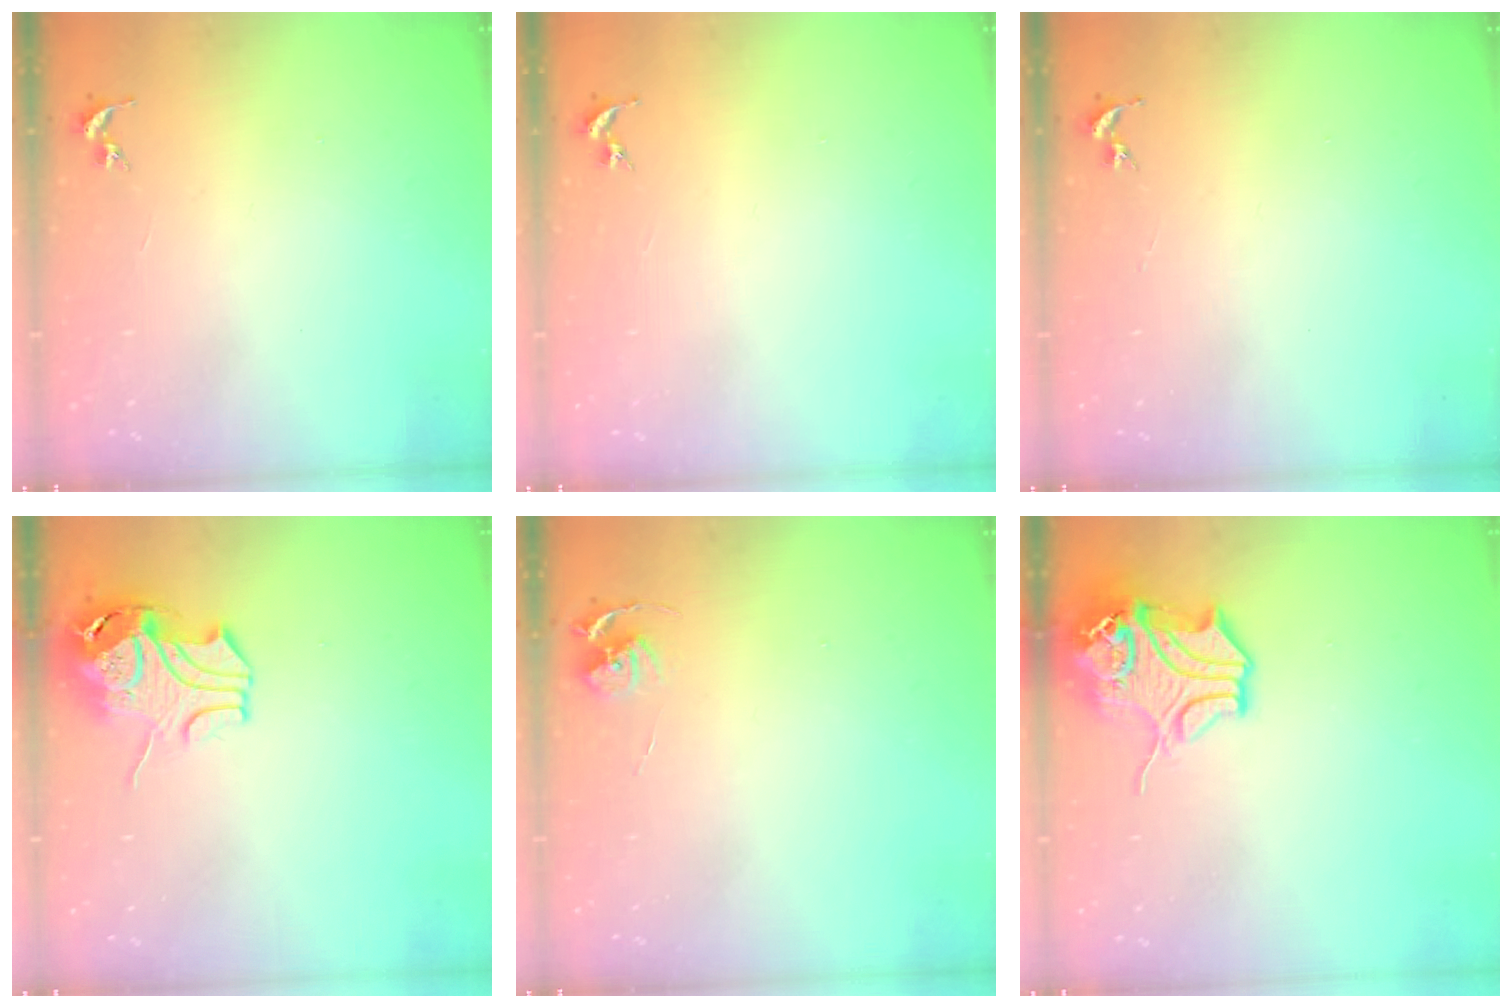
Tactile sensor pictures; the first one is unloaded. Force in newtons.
{"total": 0.0}
{"total": 0.0}
{"total": 10.8, "press": 10.7, "slide": 1.3}
{"total": 5.3, "press": 5.2, "slide": 0.6}
{"total": 13.8, "press": 13.7, "slide": 2.0}